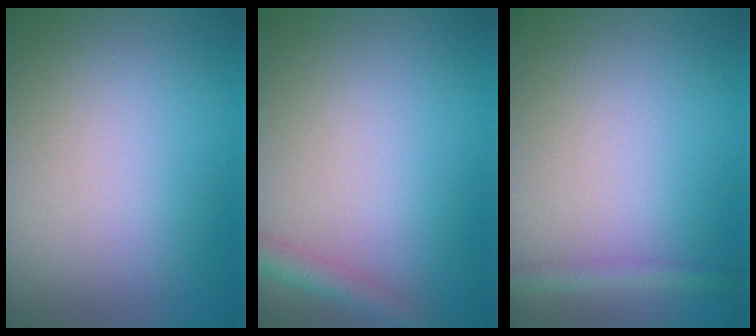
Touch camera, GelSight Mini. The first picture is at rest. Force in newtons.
{"total": 2.3, "press": 2.3, "slide": 0.1}
{"total": 1.6, "press": 1.6, "slide": 0.1}